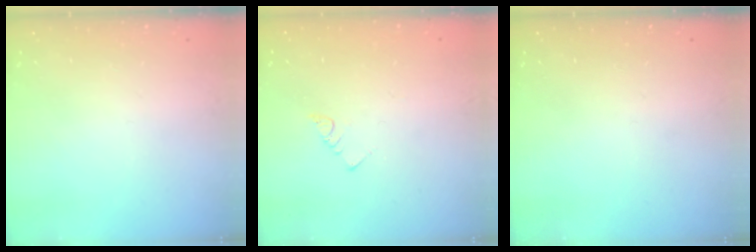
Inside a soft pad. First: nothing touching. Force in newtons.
{"total": 3.0, "press": 3.0, "slide": 0.2}
{"total": 0.0}